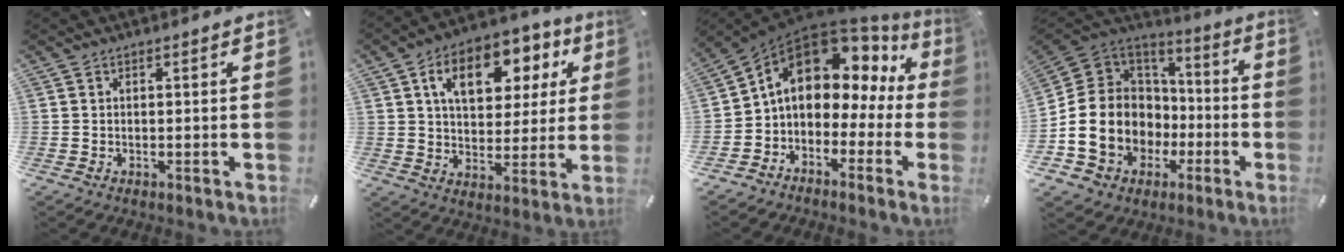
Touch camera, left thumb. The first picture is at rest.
{"total": 14.4, "force": [6.1, 9.3, 9.0], "torque": [-0.140, -0.011, 0.105]}
{"total": 11.5, "force": [4.3, 8.3, 6.6], "torque": [-0.117, -0.025, 0.075]}
{"total": 16.7, "force": [-3.8, 14.6, 7.2], "torque": [-0.169, -0.004, -0.055]}